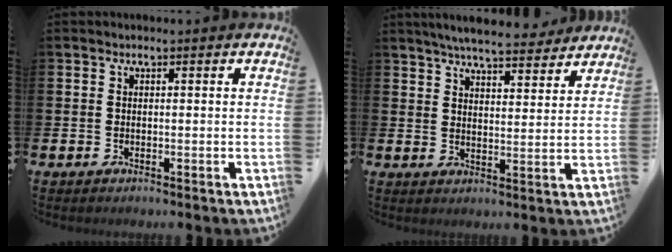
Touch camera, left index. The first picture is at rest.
{"total": 6.3, "force": [6.0, 0.7, 1.7], "torque": [-0.041, -0.033, 0.105]}